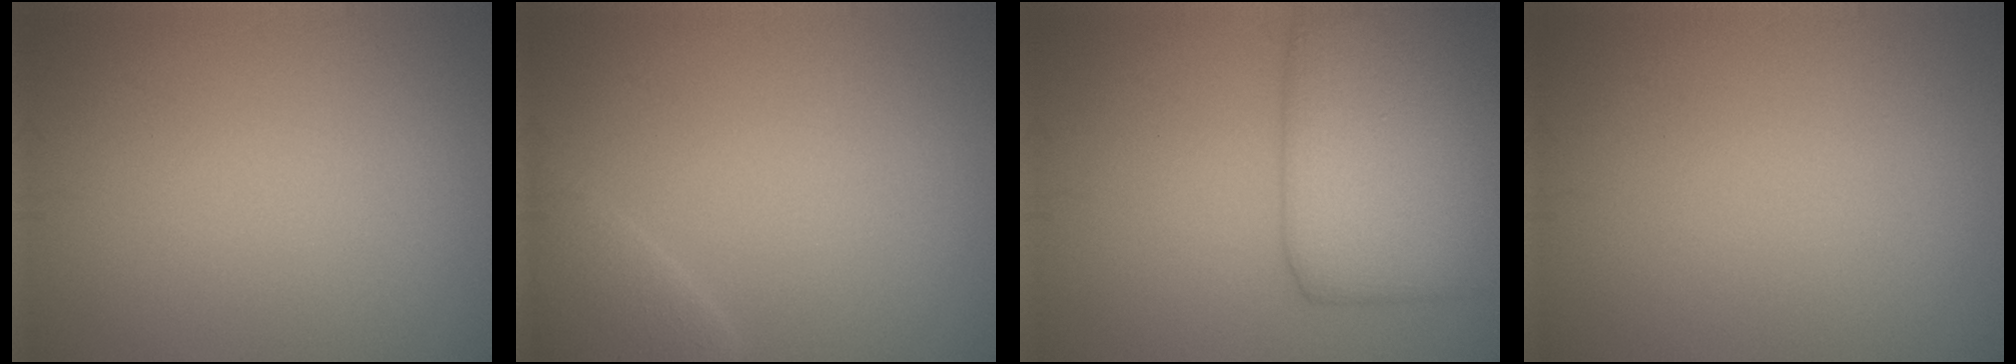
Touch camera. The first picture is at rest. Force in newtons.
{"total": 2.0, "press": 2.0, "slide": 0.2}
{"total": 8.3, "press": 8.3, "slide": 0.2}
{"total": 0.0}